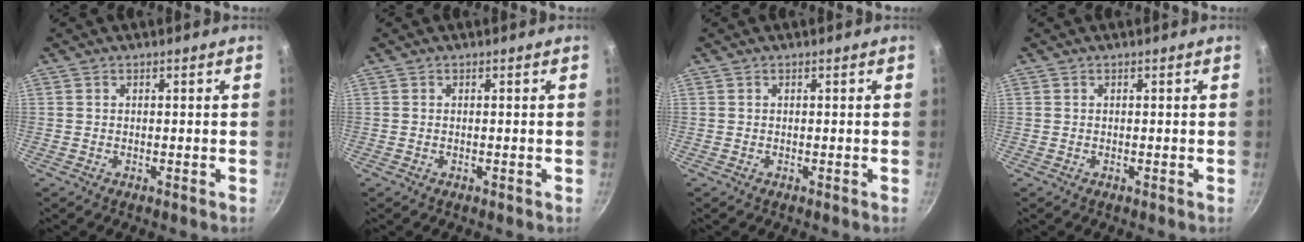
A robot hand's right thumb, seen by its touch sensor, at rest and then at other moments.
{"total": 0.0}
{"total": 0.0}
{"total": 0.0}